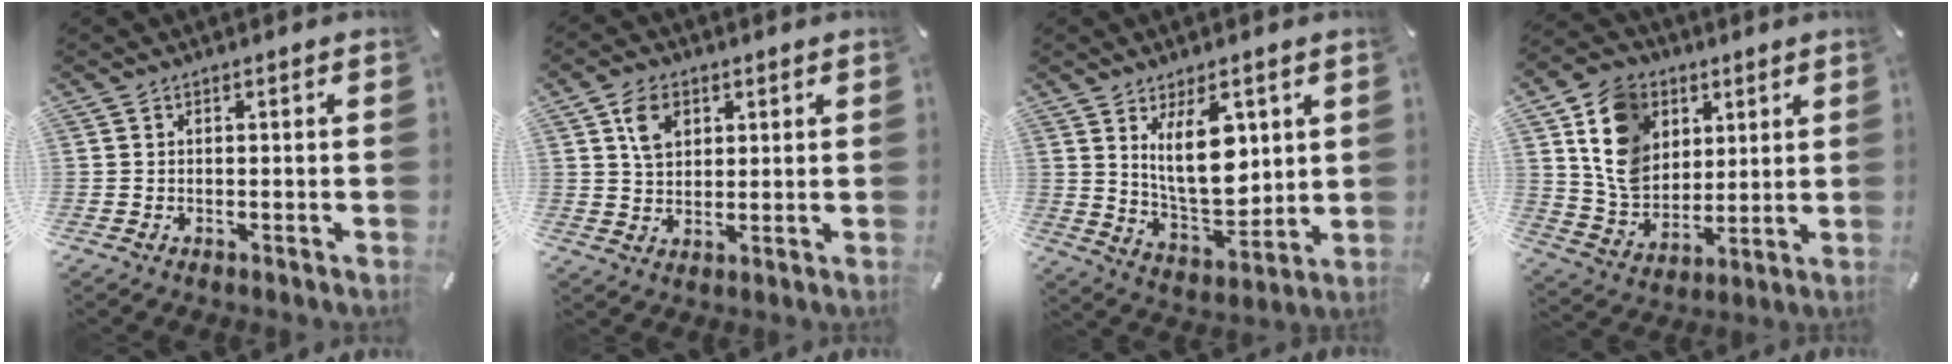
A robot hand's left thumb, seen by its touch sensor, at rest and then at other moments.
{"total": 6.4, "force": [2.7, 4.7, 3.4], "torque": [-0.054, 0.000, 0.047]}
{"total": 14.0, "force": [5.2, 7.4, 10.7], "torque": [-0.189, -0.028, 0.087]}
{"total": 13.2, "force": [4.9, 11.1, 5.1], "torque": [-0.099, -0.009, 0.099]}